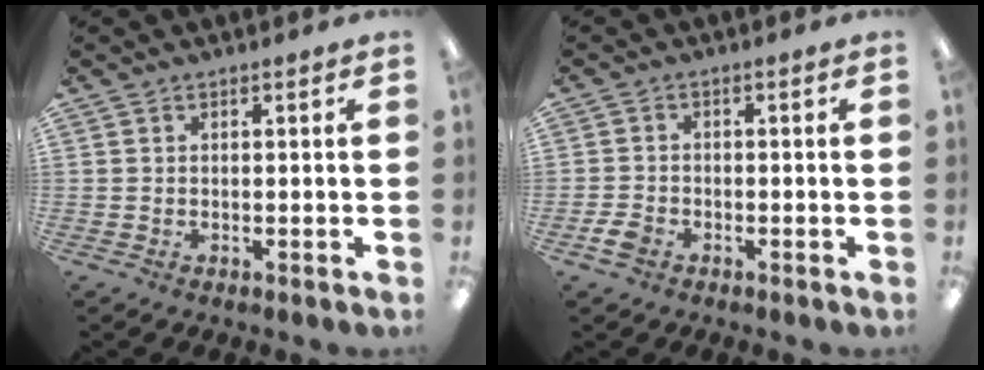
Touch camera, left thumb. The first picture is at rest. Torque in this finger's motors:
{"motor_torque": [-0.02, 0.03, 0.03, 0.00, 0.00]}